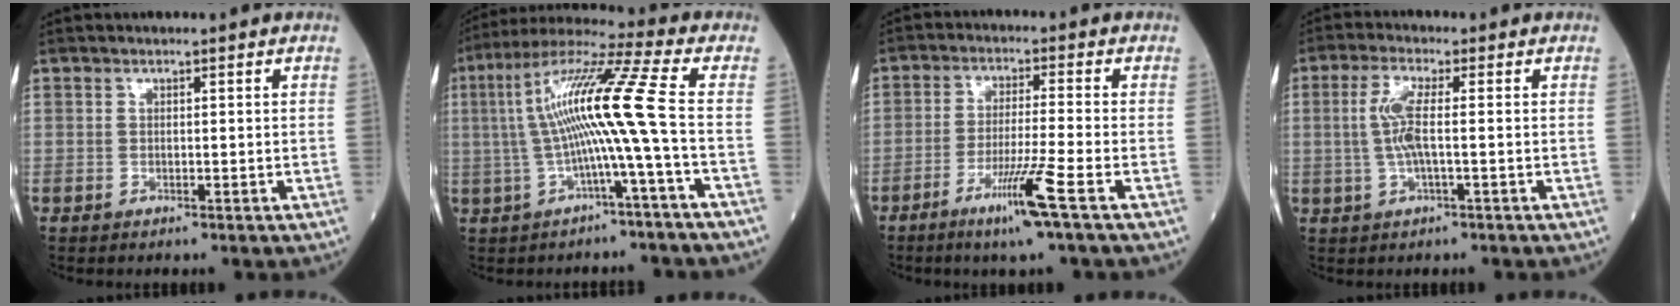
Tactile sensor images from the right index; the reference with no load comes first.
{"total": 13.0, "force": [-0.7, -1.6, 12.9], "torque": [-0.246, 0.033, -0.017]}
{"total": 7.8, "force": [-4.1, -1.4, 6.5], "torque": [-0.121, -0.021, -0.079]}
{"total": 4.8, "force": [0.2, 0.7, 4.7], "torque": [-0.105, 0.006, 0.003]}